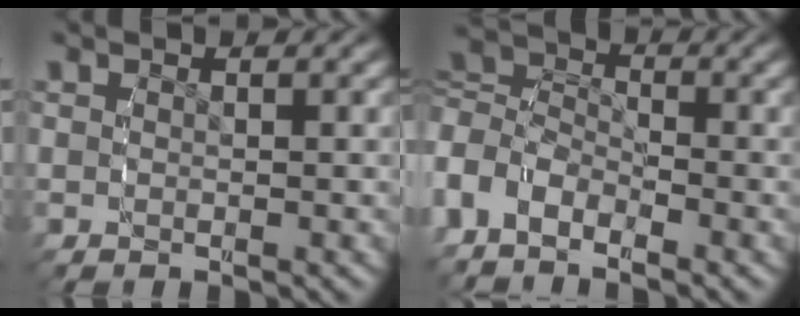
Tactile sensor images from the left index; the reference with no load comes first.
{"total": 5.5, "force": [-0.8, 4.8, 2.7], "torque": [-0.075, -0.018, -0.017]}